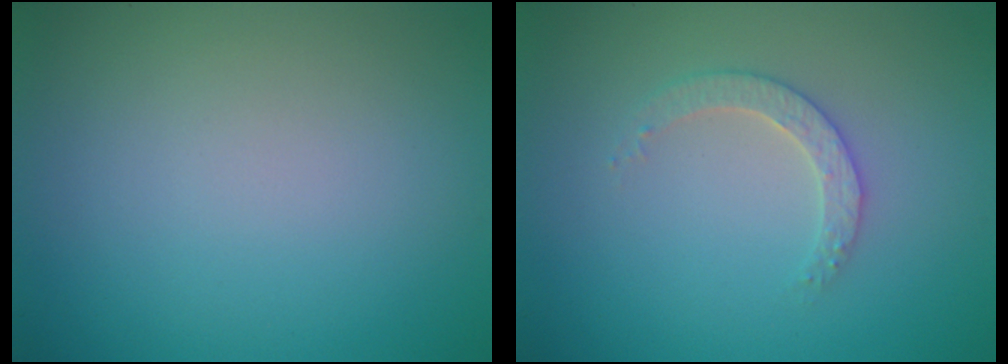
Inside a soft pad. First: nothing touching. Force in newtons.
{"total": 2.2, "press": 2.2, "slide": 0.6}